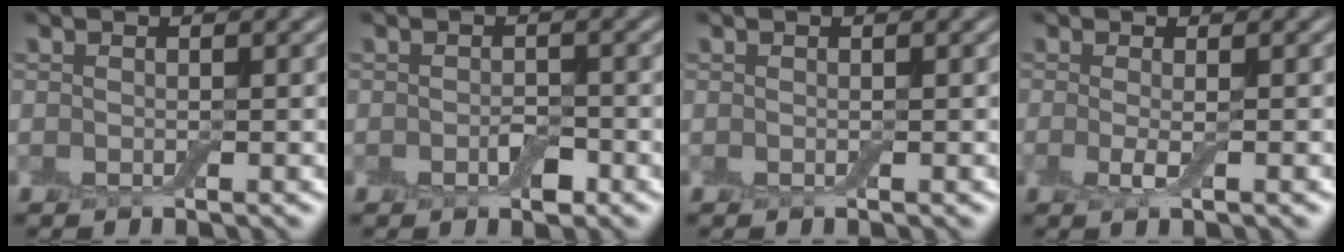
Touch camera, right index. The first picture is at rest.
{"total": 1.7, "force": [-0.6, 0.9, 1.3], "torque": [-0.022, -0.001, -0.011]}
{"total": 0.0}
{"total": 1.9, "force": [-0.3, 0.3, 1.8], "torque": [-0.038, -0.008, -0.008]}